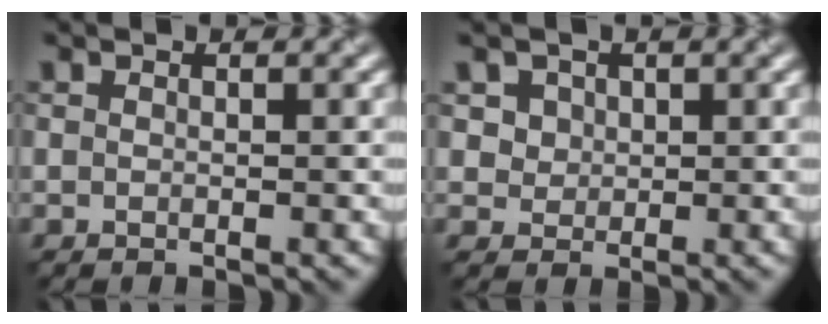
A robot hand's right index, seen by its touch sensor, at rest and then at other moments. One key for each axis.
{"total": 3.3, "fx": 1.7, "fy": 2.5, "fz": 1.3, "tx": -0.035, "ty": 0.004, "tz": 0.035}